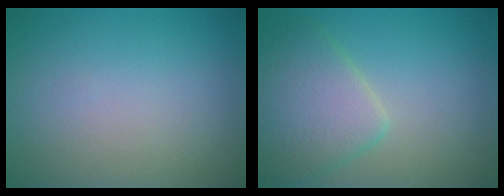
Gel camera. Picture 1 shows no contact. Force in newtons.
{"total": 4.7, "press": 4.7, "slide": 0.1}